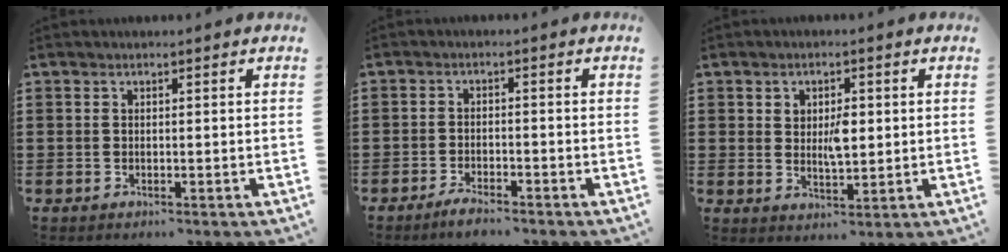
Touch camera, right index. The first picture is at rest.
{"total": 2.3, "force": [-2.2, 0.1, 0.7], "torque": [-0.017, 0.002, -0.042]}
{"total": 3.9, "force": [0.8, 1.9, 3.2], "torque": [-0.060, 0.004, 0.012]}